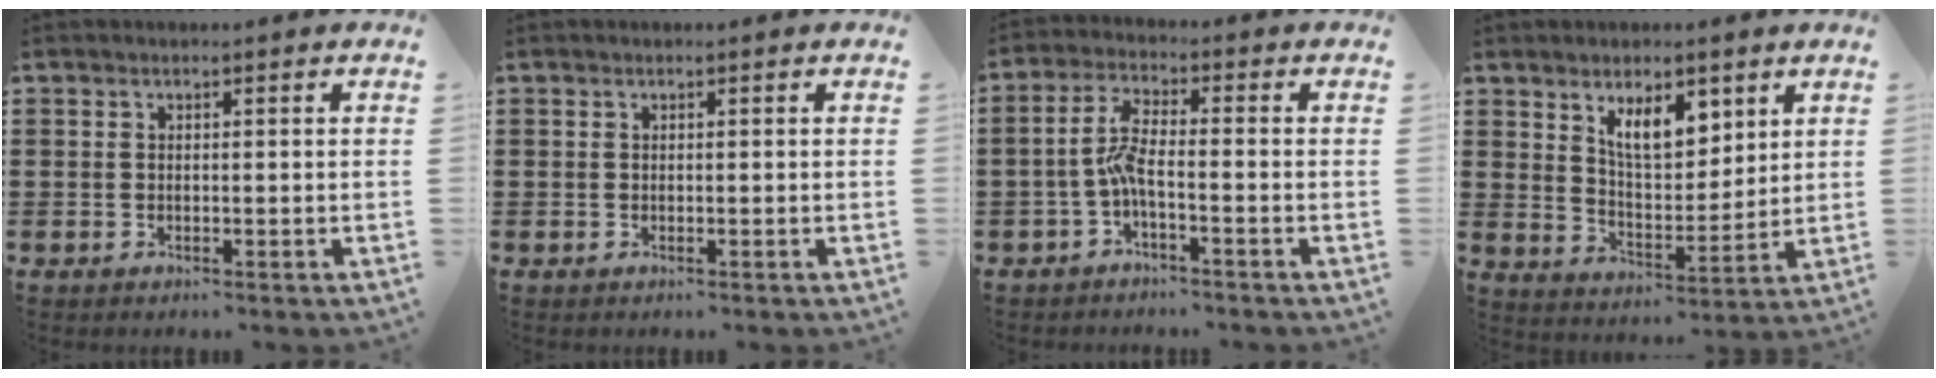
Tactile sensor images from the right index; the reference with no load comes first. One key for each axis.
{"total": 0.0}
{"total": 4.9, "fx": -1.8, "fy": 1.0, "fz": 4.4, "tx": -0.102, "ty": -0.002, "tz": -0.041}
{"total": 7.8, "fx": 4.8, "fy": 3.5, "fz": 5.1, "tx": -0.091, "ty": -0.009, "tz": 0.082}